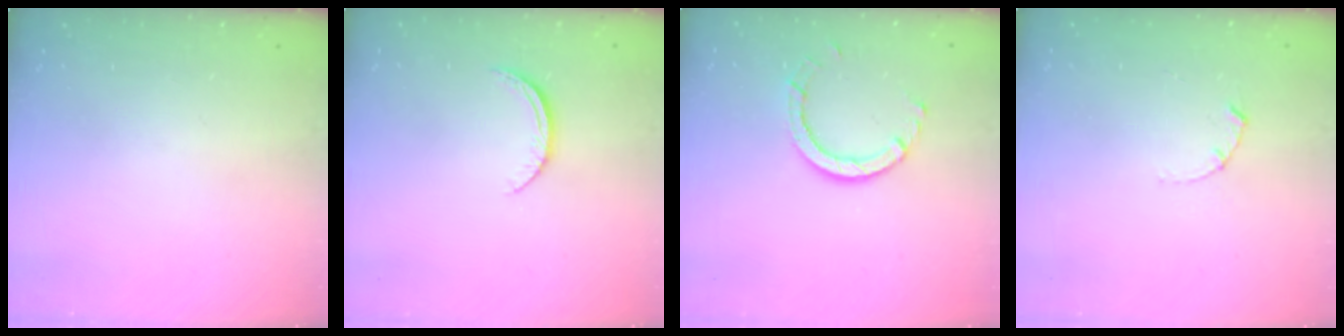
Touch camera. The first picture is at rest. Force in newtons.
{"total": 7.2, "press": 7.1, "slide": 0.8}
{"total": 6.3, "press": 6.3, "slide": 0.3}
{"total": 1.7, "press": 1.6, "slide": 0.3}